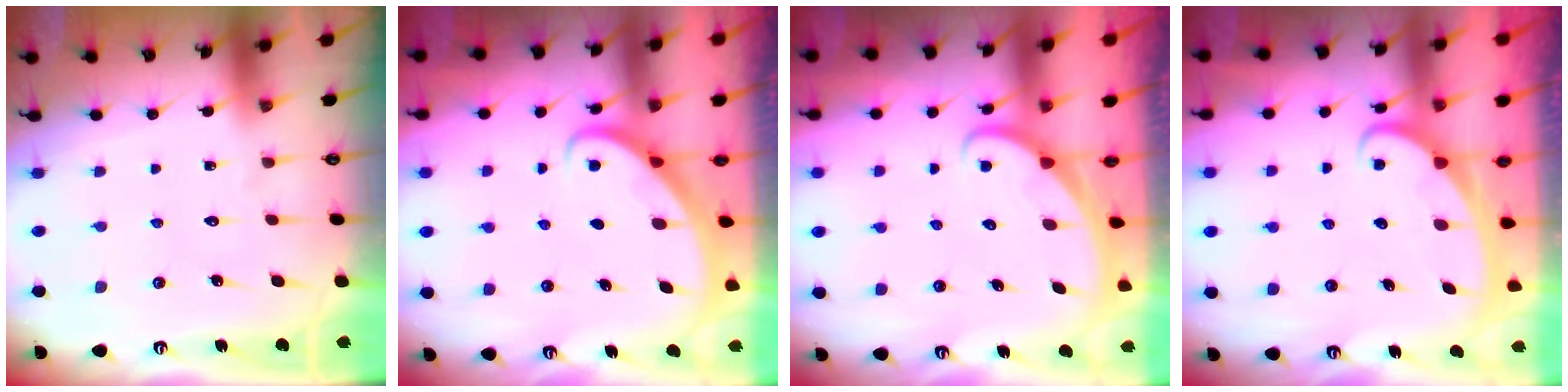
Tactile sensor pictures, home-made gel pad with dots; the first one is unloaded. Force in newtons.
{"total": 2.9, "press": 2.9, "slide": 0.2}
{"total": 2.0, "press": 2.0, "slide": 0.0}
{"total": 2.4, "press": 2.4, "slide": 0.3}